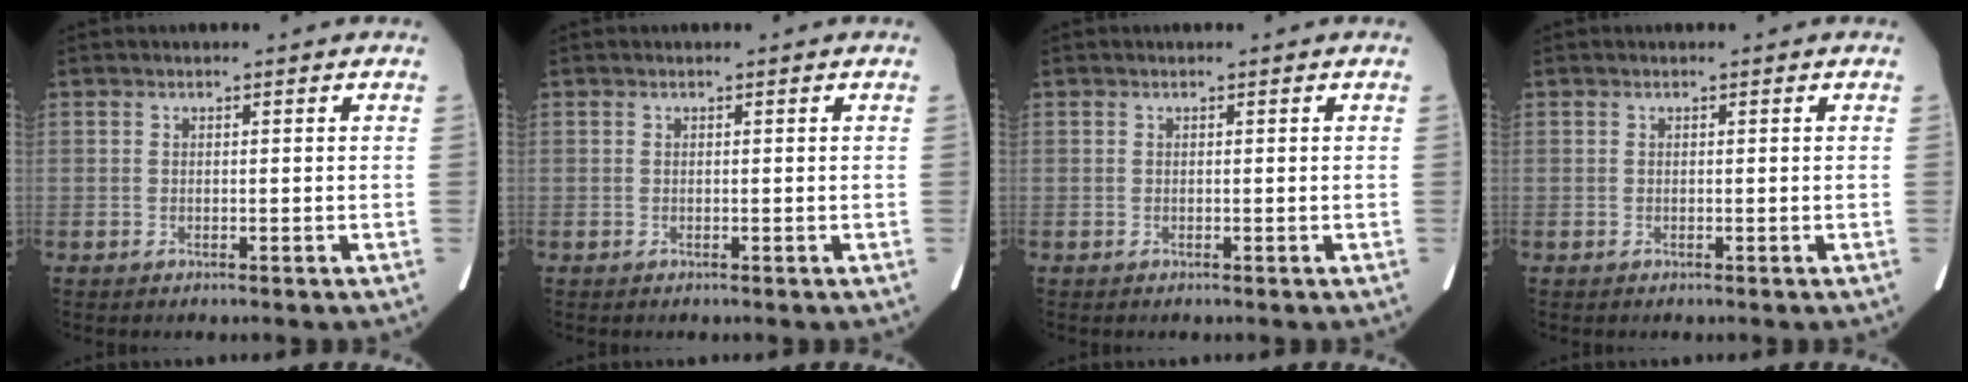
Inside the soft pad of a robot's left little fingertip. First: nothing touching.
{"total": 0.0}
{"total": 0.0}
{"total": 0.0}